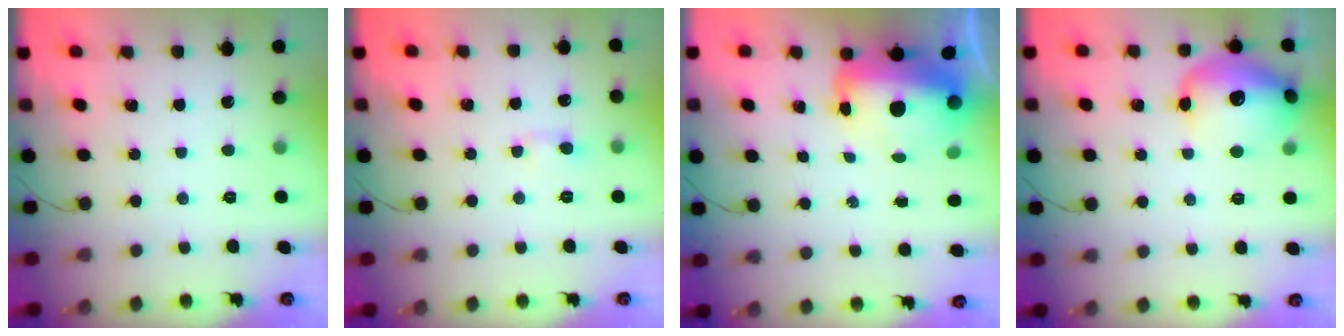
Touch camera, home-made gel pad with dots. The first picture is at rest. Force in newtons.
{"total": 2.3, "press": 2.0, "slide": 1.3}
{"total": 12.5, "press": 12.2, "slide": 2.9}
{"total": 15.3, "press": 15.1, "slide": 2.7}